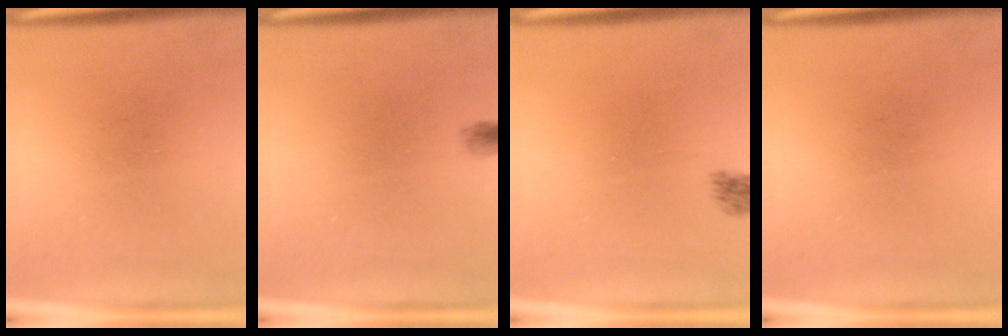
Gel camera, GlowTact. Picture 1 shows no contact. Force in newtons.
{"total": 1.4}
{"total": 1.8}
{"total": 0.0}